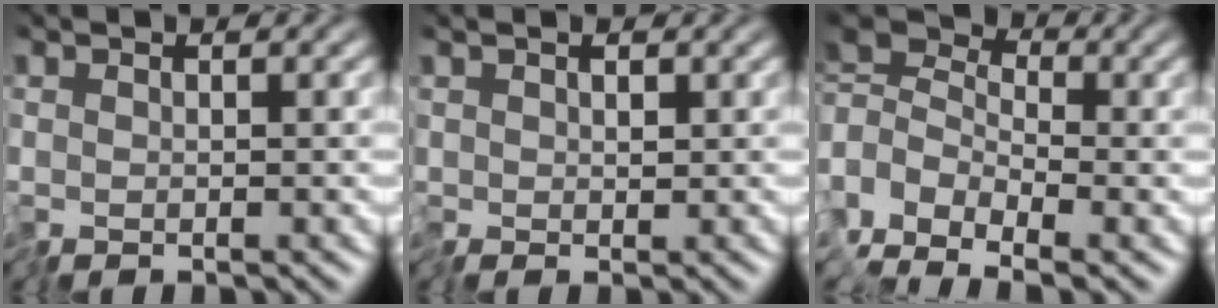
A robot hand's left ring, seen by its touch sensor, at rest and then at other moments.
{"total": 0.9, "force": [0.5, 0.7, 0.3], "torque": [-0.010, 0.004, 0.006]}
{"total": 3.0, "force": [-1.9, 1.9, 1.5], "torque": [-0.027, 0.008, -0.061]}